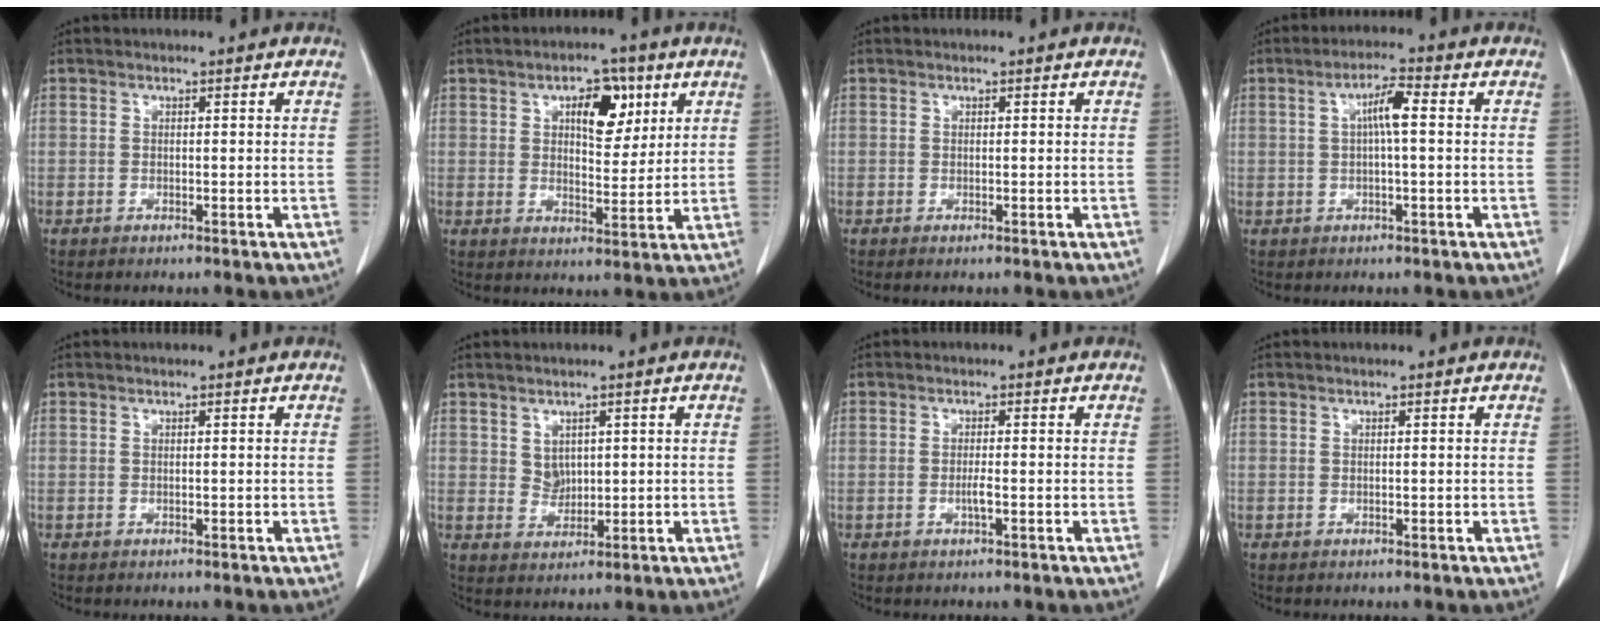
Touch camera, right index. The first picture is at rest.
{"total": 7.5, "force": [3.3, 3.6, 5.7], "torque": [-0.083, 0.009, 0.052]}
{"total": 0.5, "force": [-0.4, 0.1, 0.3], "torque": [-0.006, -0.002, -0.006]}
{"total": 4.2, "force": [0.5, 0.4, 4.2], "torque": [-0.076, 0.010, 0.007]}
{"total": 0.0}
{"total": 2.7, "force": [0.9, 2.1, 1.4], "torque": [-0.027, 0.000, 0.022]}
{"total": 1.5, "force": [-0.5, 0.0, 1.4], "torque": [-0.030, -0.002, -0.010]}
{"total": 0.0}